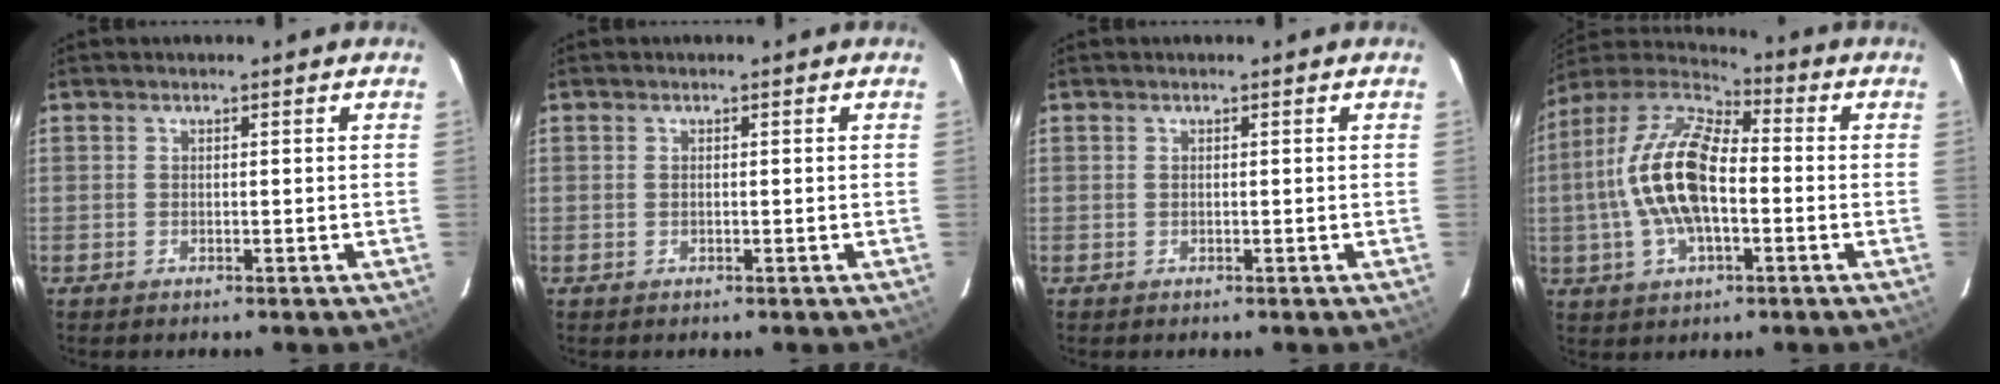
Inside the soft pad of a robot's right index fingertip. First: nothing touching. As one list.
[{"total": 0.0}, {"total": 0.0}, {"total": 16.5, "force": [-1.8, 7.6, 14.6], "torque": [-0.293, 0.011, -0.040]}]